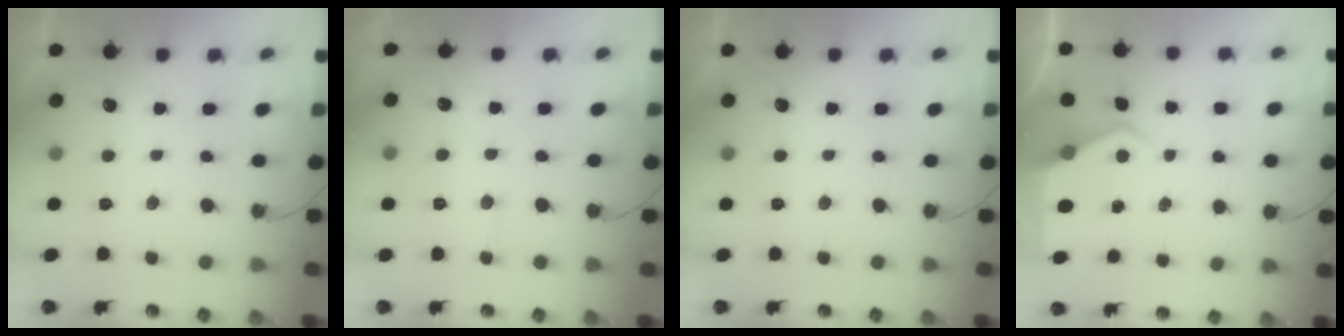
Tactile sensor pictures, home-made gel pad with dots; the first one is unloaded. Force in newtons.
{"total": 6.2, "press": 6.1, "slide": 0.7}
{"total": 0.0}
{"total": 5.9, "press": 5.8, "slide": 0.6}